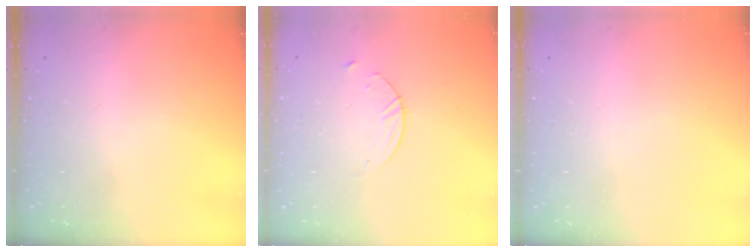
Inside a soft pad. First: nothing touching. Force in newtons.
{"total": 2.7, "press": 2.6, "slide": 0.3}
{"total": 0.0}